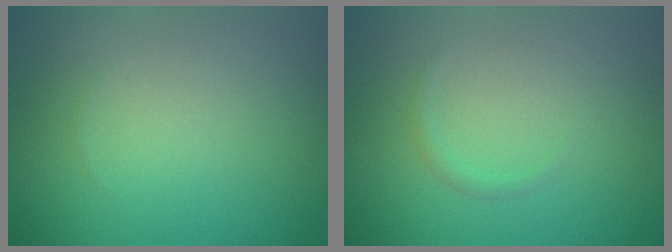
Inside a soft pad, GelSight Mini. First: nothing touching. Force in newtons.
{"total": 0.7, "press": 0.7, "slide": 0.0}